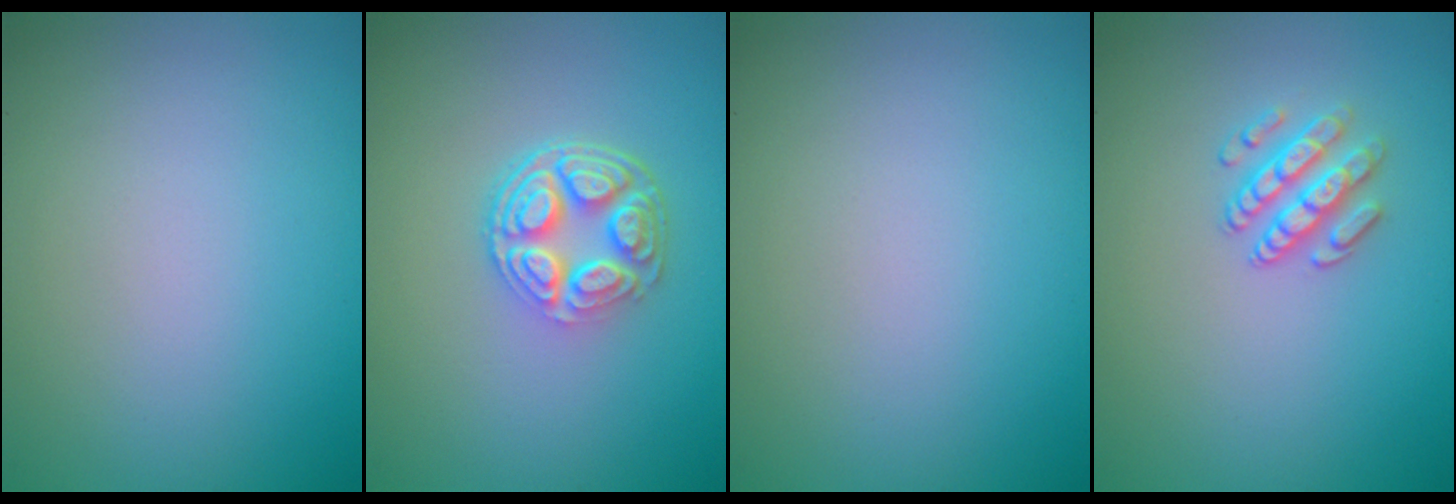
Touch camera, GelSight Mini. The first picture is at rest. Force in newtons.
{"total": 5.0, "press": 3.7, "slide": 3.4}
{"total": 0.0}
{"total": 2.5, "press": 2.3, "slide": 0.9}